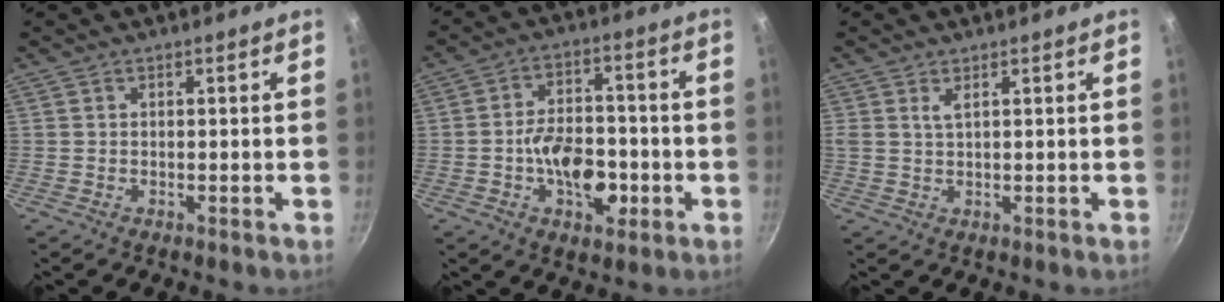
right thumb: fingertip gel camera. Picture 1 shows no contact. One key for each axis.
{"total": 11.7, "fx": -3.1, "fy": 7.0, "fz": 8.8, "tx": -0.110, "ty": 0.025, "tz": -0.051}
{"total": 1.7, "fx": 0.8, "fy": 0.6, "fz": 1.3, "tx": -0.025, "ty": -0.004, "tz": 0.016}